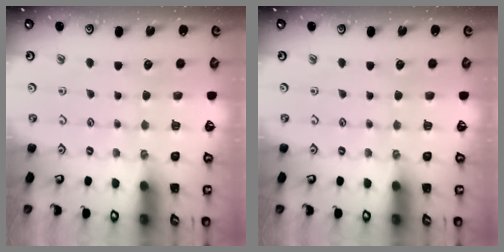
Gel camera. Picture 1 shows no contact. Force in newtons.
{"total": 0.0}